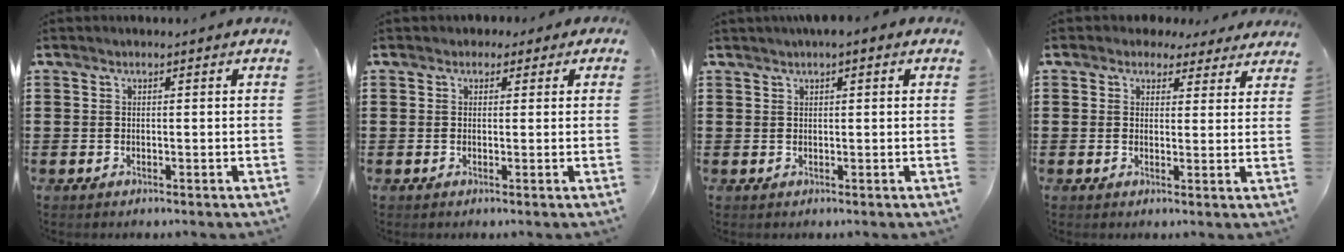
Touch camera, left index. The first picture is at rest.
{"total": 1.4, "force": [0.5, 1.2, 0.5], "torque": [-0.006, 0.005, 0.006]}
{"total": 1.3, "force": [0.9, 0.4, 0.9], "torque": [-0.019, 0.004, 0.015]}
{"total": 3.1, "force": [2.6, 1.6, 0.6], "torque": [-0.015, 0.000, 0.046]}